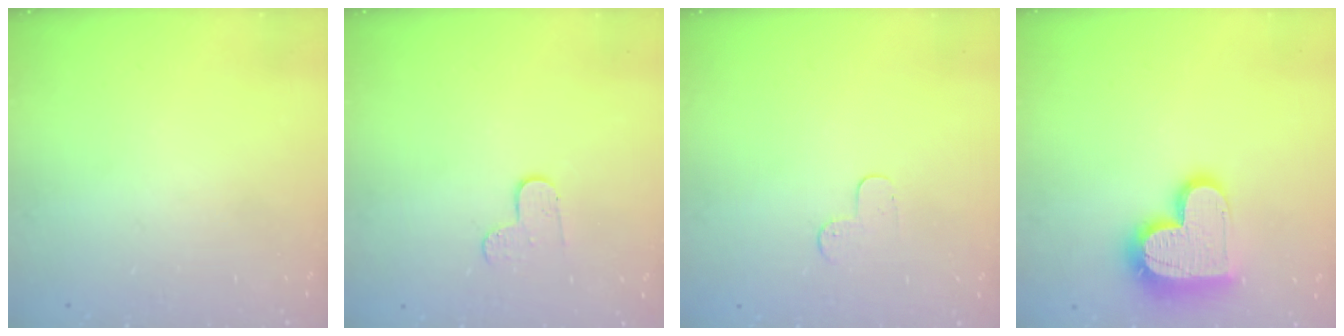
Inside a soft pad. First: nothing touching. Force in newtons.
{"total": 6.8, "press": 6.8, "slide": 0.5}
{"total": 3.7, "press": 3.7, "slide": 0.4}
{"total": 17.0, "press": 16.9, "slide": 1.3}